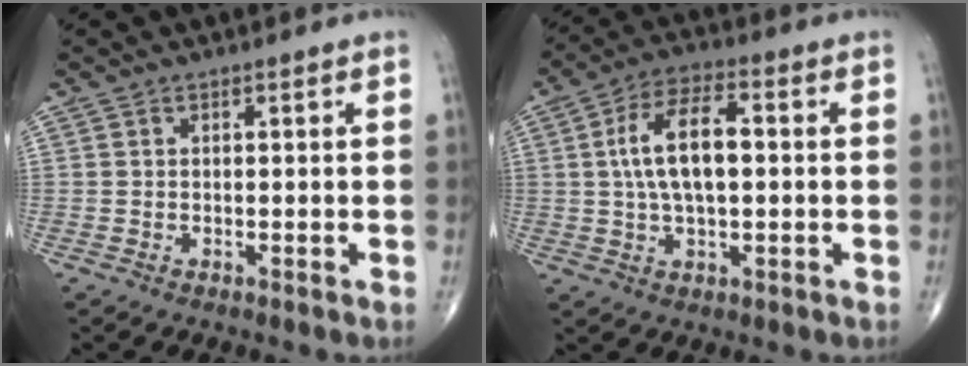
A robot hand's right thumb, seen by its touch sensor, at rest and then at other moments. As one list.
[{"total": 11.5, "force": [0.9, 5.3, 10.2], "torque": [-0.188, 0.017, 0.012]}]